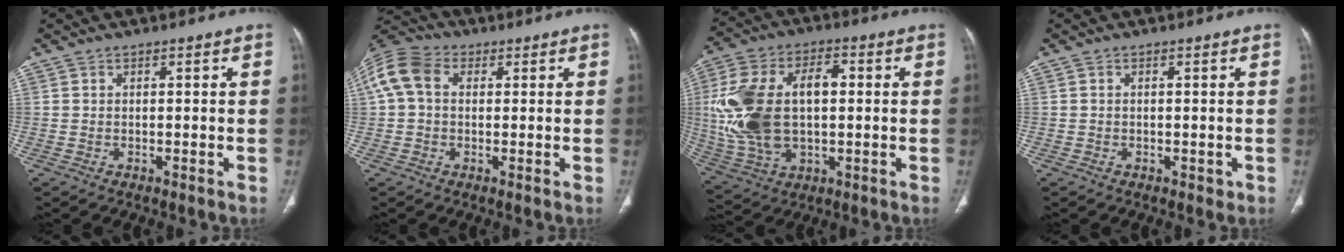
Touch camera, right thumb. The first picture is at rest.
{"total": 9.7, "force": [1.9, 7.1, 6.3], "torque": [-0.138, 0.034, 0.029]}
{"total": 19.9, "force": [0.9, 11.4, 16.2], "torque": [-0.339, 0.018, 0.027]}
{"total": 0.7, "force": [-0.2, 0.5, 0.4], "torque": [-0.005, 0.000, -0.001]}